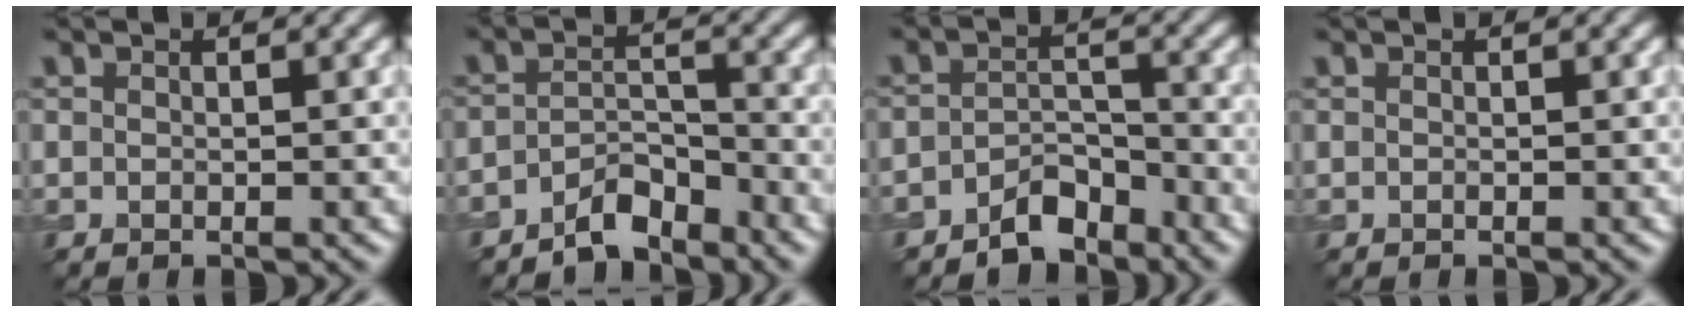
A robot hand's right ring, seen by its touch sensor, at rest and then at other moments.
{"total": 3.6, "force": [-3.0, 1.4, 1.4], "torque": [-0.020, 0.011, -0.058]}
{"total": 3.7, "force": [-2.9, 1.8, 1.5], "torque": [-0.019, 0.010, -0.054]}
{"total": 0.0}